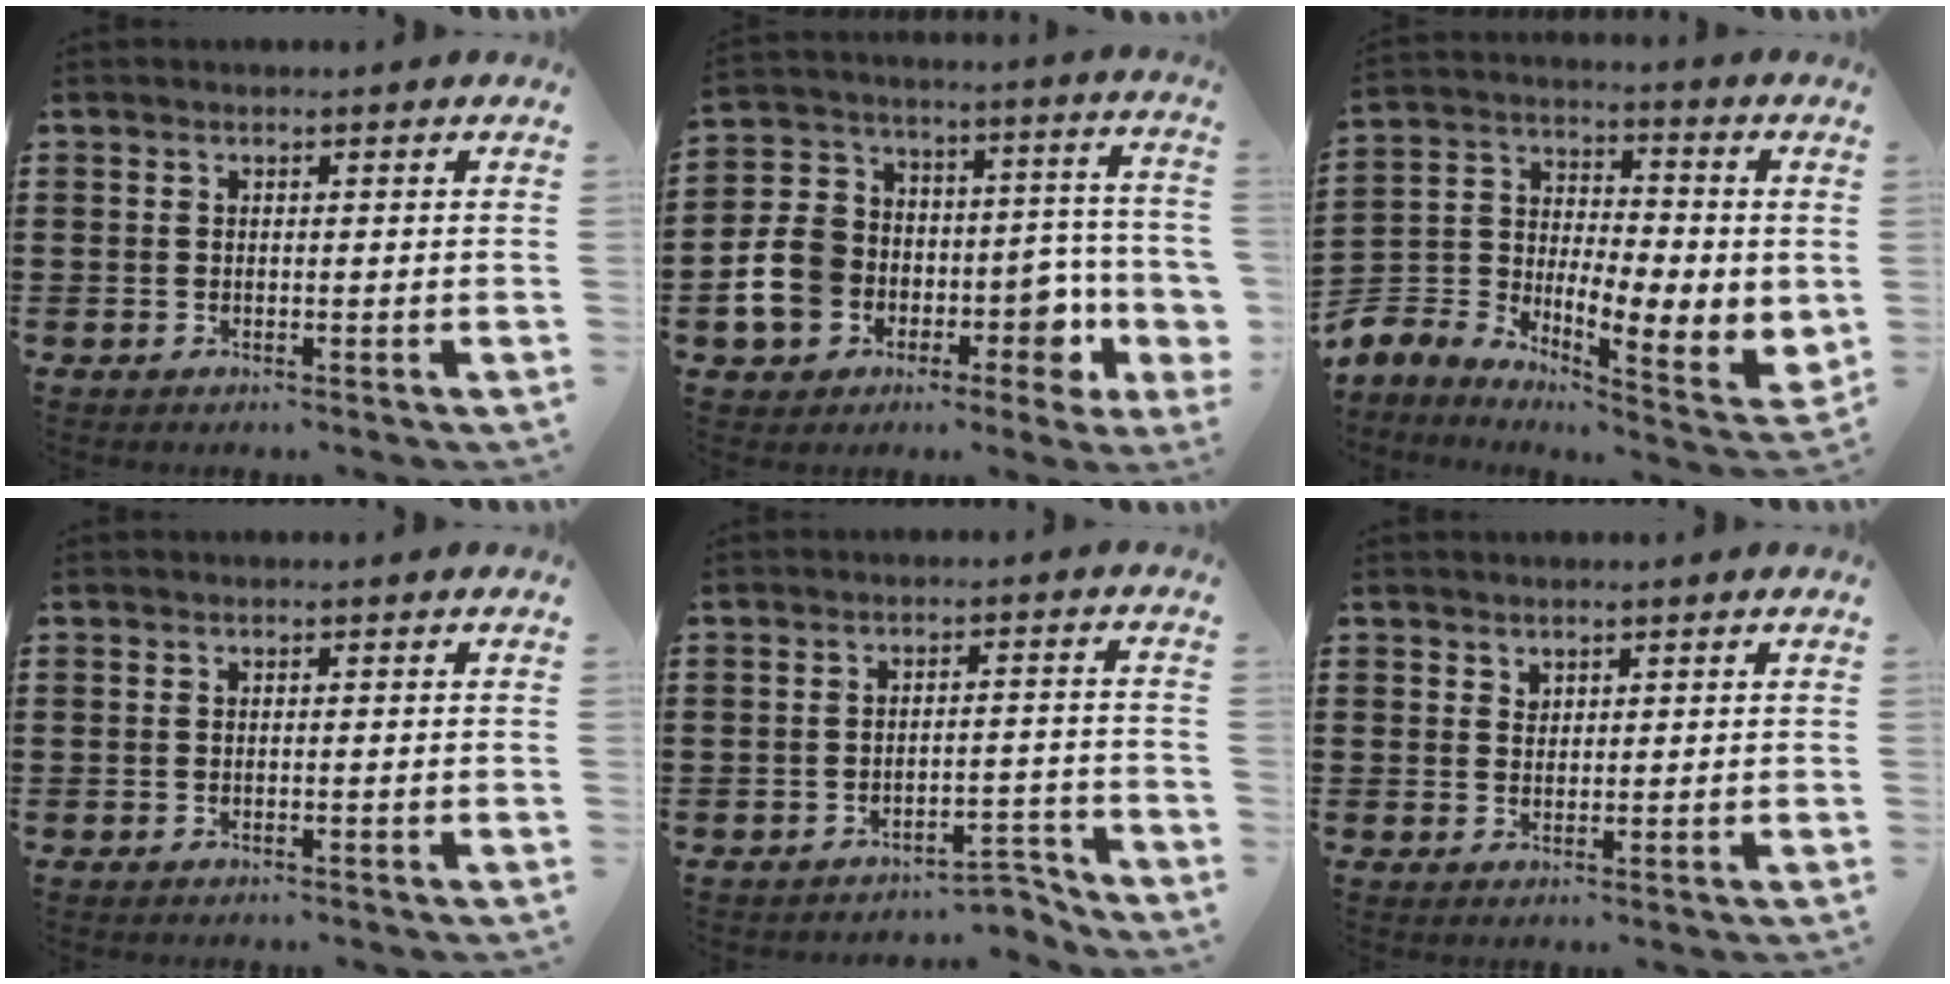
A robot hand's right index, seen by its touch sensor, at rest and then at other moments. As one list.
[{"total": 12.4, "force": [-3.9, 9.7, 6.6], "torque": [-0.144, -0.001, -0.065]}, {"total": 4.3, "force": [-0.7, 3.5, 2.4], "torque": [-0.069, -0.040, -0.014]}, {"total": 0.0}, {"total": 4.4, "force": [-4.1, 0.5, 1.6], "torque": [-0.028, 0.000, -0.081]}, {"total": 1.3, "force": [1.1, 0.7, 0.1], "torque": [-0.004, 0.001, 0.022]}]